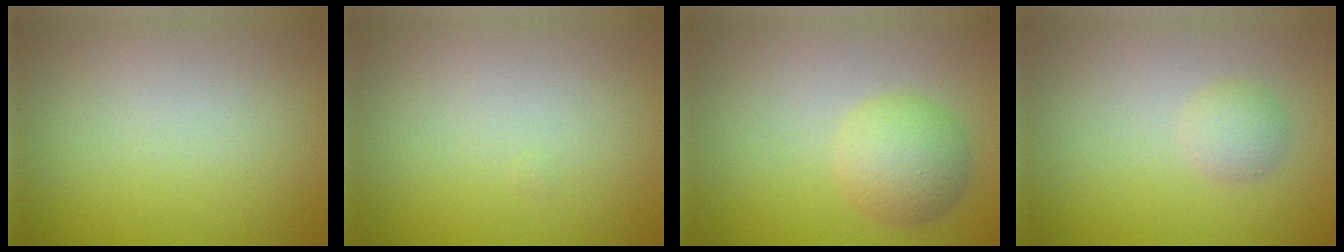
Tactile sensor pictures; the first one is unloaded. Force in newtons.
{"total": 0.0}
{"total": 3.8, "press": 3.8, "slide": 0.1}
{"total": 1.7, "press": 1.7, "slide": 0.1}